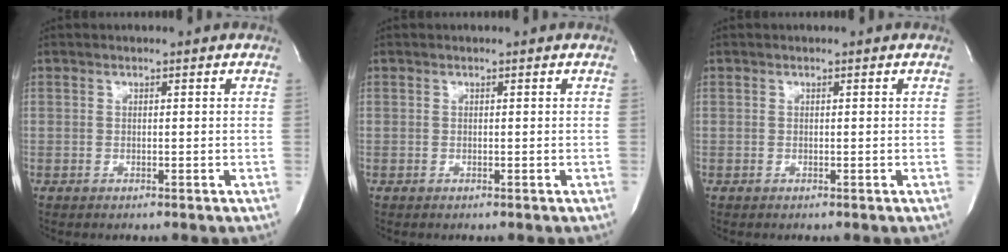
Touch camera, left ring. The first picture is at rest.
{"total": 0.0}
{"total": 0.0}